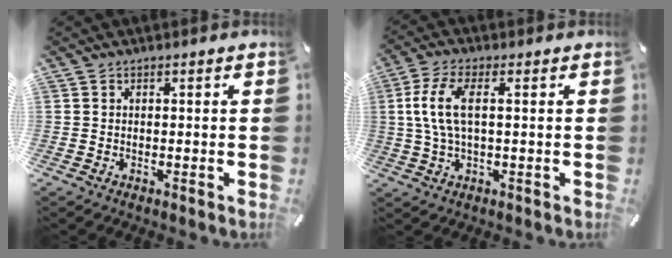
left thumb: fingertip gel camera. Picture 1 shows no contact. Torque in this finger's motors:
{"motor_torque": [1.10, 1.09, 1.15, -0.13, 0.17]}